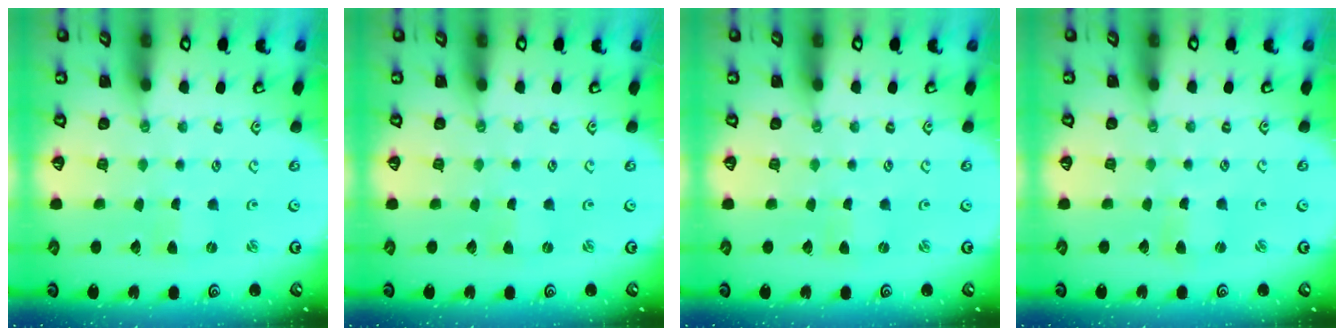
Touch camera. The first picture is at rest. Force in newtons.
{"total": 0.0}
{"total": 0.0}
{"total": 1.3, "press": 1.2, "slide": 0.2}